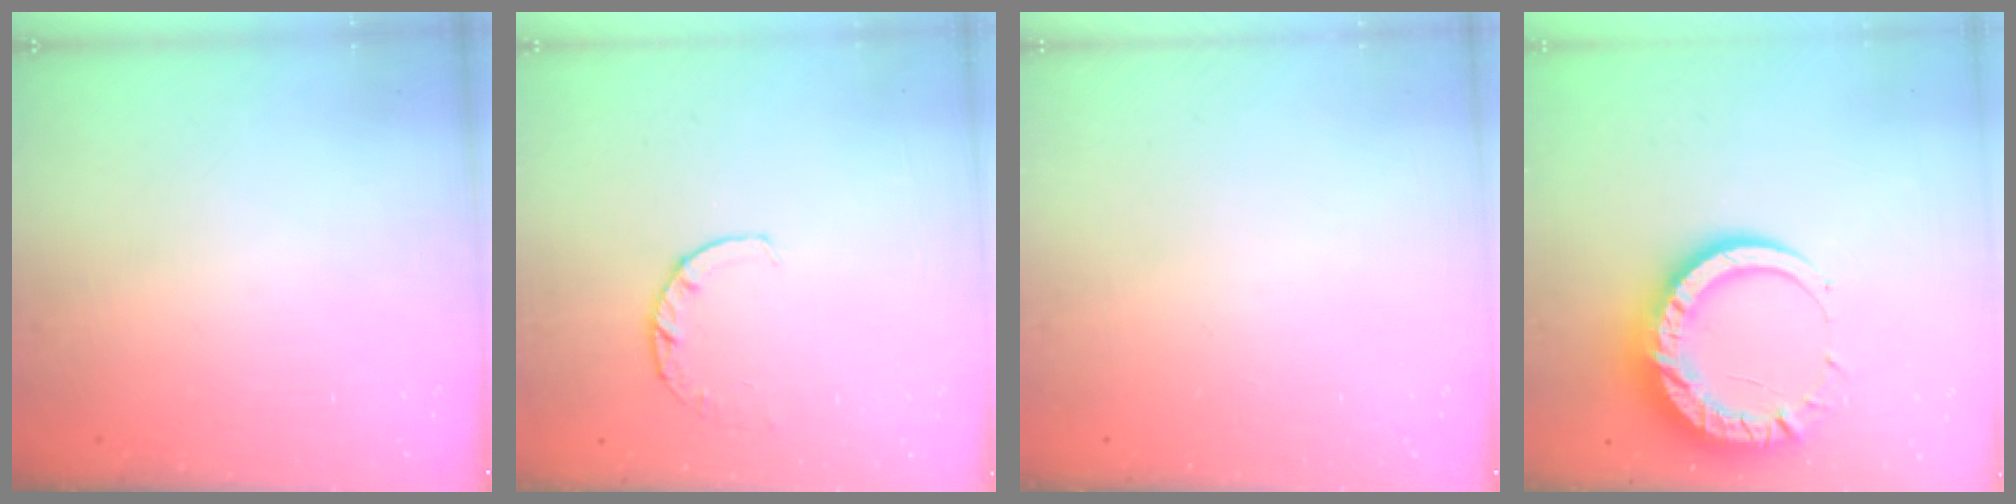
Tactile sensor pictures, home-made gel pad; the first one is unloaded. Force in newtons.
{"total": 3.0, "press": 2.9, "slide": 0.4}
{"total": 0.0}
{"total": 14.4, "press": 14.4, "slide": 1.3}